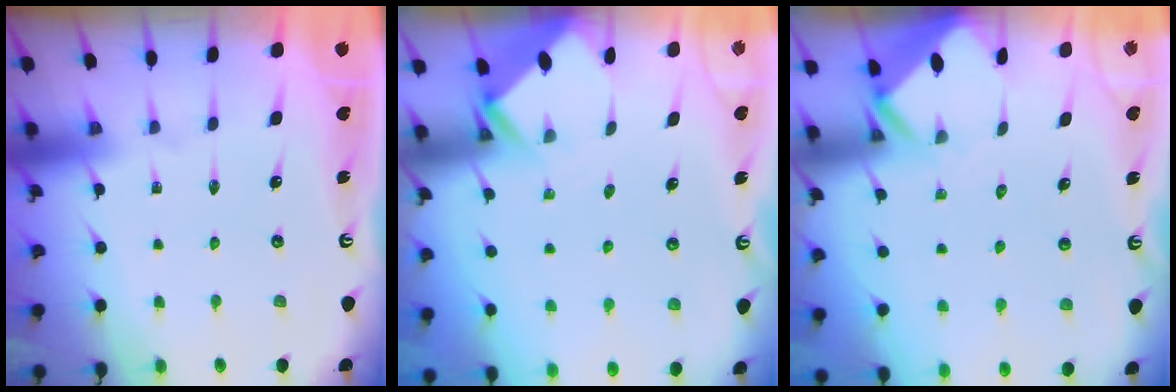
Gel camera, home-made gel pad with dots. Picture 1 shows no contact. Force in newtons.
{"total": 2.7, "press": 2.7, "slide": 0.2}
{"total": 2.8, "press": 2.8, "slide": 0.1}